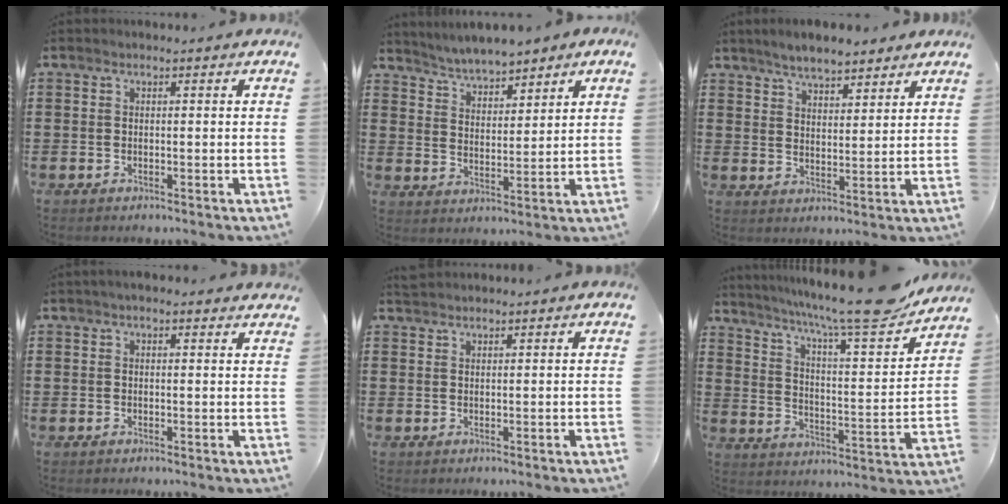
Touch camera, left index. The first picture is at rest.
{"total": 4.0, "force": [4.0, 0.7, 0.2], "torque": [-0.024, -0.015, 0.070]}
{"total": 4.9, "force": [4.6, 1.1, 1.0], "torque": [-0.037, -0.009, 0.086]}
{"total": 1.7, "force": [1.4, 0.4, 0.8], "torque": [-0.018, 0.004, 0.026]}
{"total": 1.4, "force": [1.4, 0.2, 0.1], "torque": [-0.006, 0.001, 0.028]}
{"total": 11.3, "force": [9.6, 0.3, 5.9], "torque": [-0.117, -0.070, 0.152]}